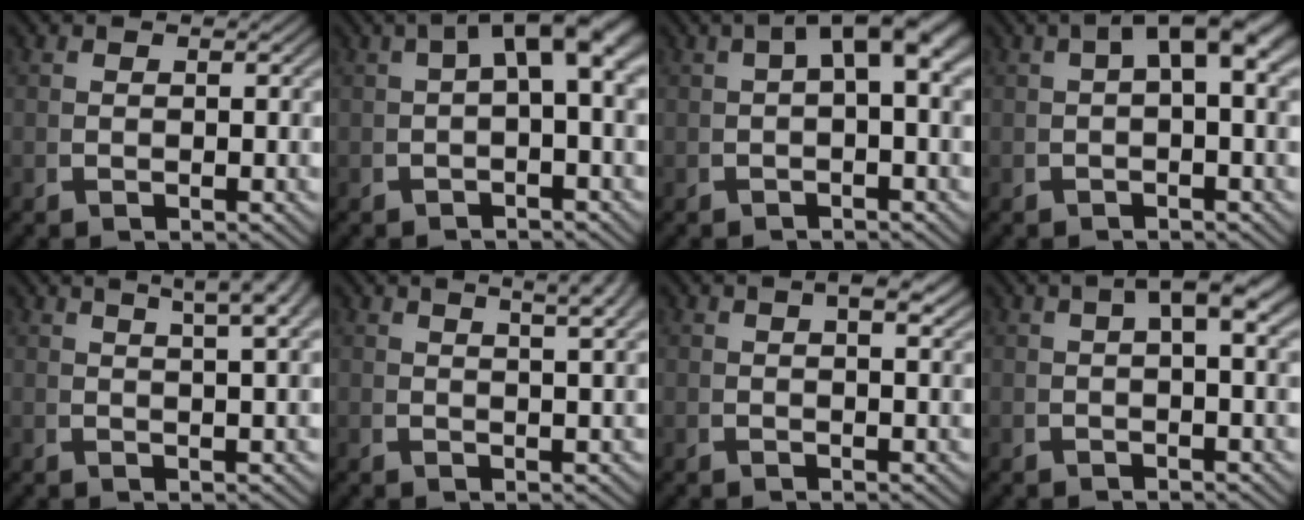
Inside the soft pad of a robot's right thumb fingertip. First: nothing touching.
{"total": 6.6, "force": [1.5, 2.9, 5.8], "torque": [-0.079, 0.018, 0.017]}
{"total": 5.8, "force": [1.4, 2.4, 5.0], "torque": [-0.066, 0.018, 0.016]}
{"total": 5.1, "force": [1.4, 2.1, 4.5], "torque": [-0.057, 0.018, 0.015]}
{"total": 6.3, "force": [3.7, 2.0, 4.7], "torque": [-0.041, 0.027, 0.049]}
{"total": 5.3, "force": [3.0, 1.7, 3.9], "torque": [-0.036, 0.018, 0.042]}
{"total": 2.6, "force": [1.3, 0.7, 2.1], "torque": [-0.020, 0.010, 0.019]}
{"total": 4.0, "force": [1.6, 1.0, 3.5], "torque": [-0.042, 0.024, 0.017]}